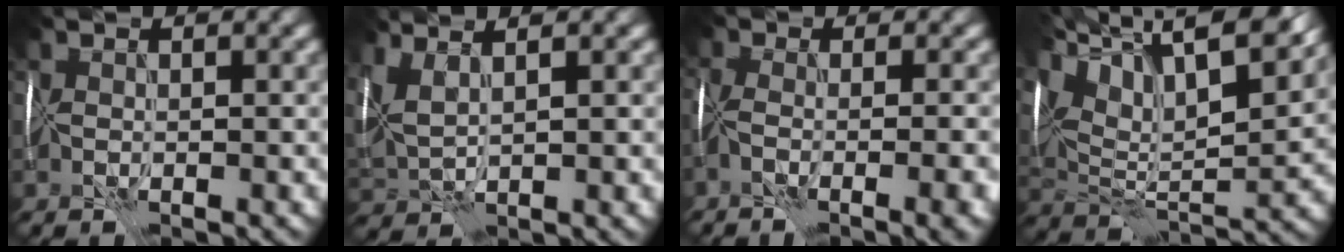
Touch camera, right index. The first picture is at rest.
{"total": 4.8, "force": [2.8, 1.9, 3.3], "torque": [-0.065, 0.016, 0.052]}
{"total": 9.5, "force": [-4.6, 3.8, 7.4], "torque": [-0.114, -0.012, -0.048]}
{"total": 16.1, "force": [9.9, 6.5, 10.9], "torque": [-0.206, 0.039, 0.168]}